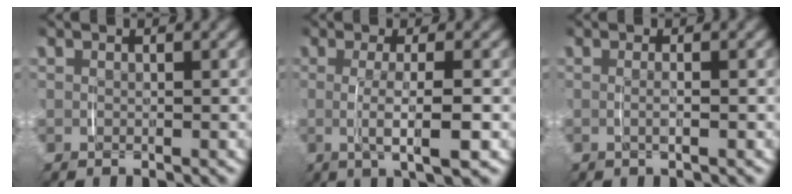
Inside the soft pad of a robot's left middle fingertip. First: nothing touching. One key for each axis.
{"total": 4.7, "fx": -0.6, "fy": 0.5, "fz": 4.6, "tx": -0.073, "ty": -0.003, "tz": -0.008}
{"total": 1.1, "fx": -0.2, "fy": -0.1, "fz": 1.1, "tx": -0.018, "ty": -0.002, "tz": -0.002}